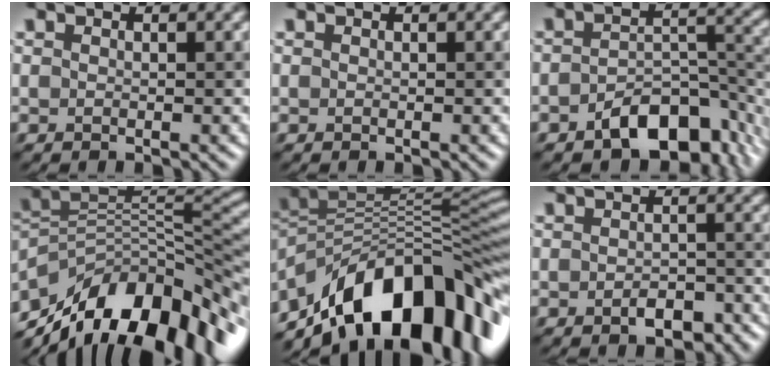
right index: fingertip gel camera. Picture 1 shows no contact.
{"total": 0.0}
{"total": 7.9, "force": [-4.6, 3.9, 5.2], "torque": [-0.066, 0.006, -0.065]}
{"total": 14.1, "force": [-7.9, 6.8, 9.5], "torque": [-0.183, 0.024, -0.132]}
{"total": 13.7, "force": [-6.2, 7.1, 9.9], "torque": [-0.158, 0.029, -0.098]}
{"total": 3.0, "force": [-2.0, 1.0, 2.0], "torque": [-0.033, 0.009, -0.020]}